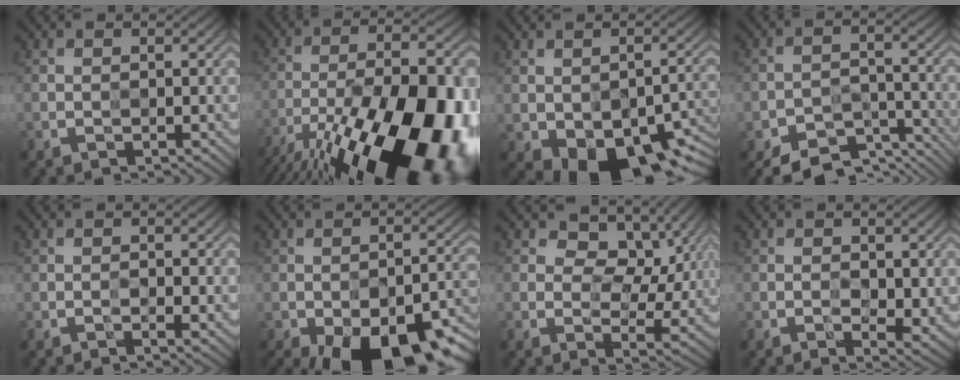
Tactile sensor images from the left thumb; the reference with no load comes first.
{"total": 21.8, "force": [-13.5, 7.8, 15.2], "torque": [-0.216, -0.040, -0.197]}
{"total": 11.6, "force": [-5.9, 6.3, 7.8], "torque": [-0.116, -0.036, -0.078]}
{"total": 9.0, "force": [-7.8, 3.0, 3.4], "torque": [-0.062, -0.009, -0.119]}
{"total": 1.0, "force": [-0.4, 0.0, 0.9], "torque": [-0.018, -0.003, -0.008]}
{"total": 18.7, "force": [-12.9, 8.2, 10.8], "torque": [-0.144, -0.040, -0.165]}
{"total": 7.2, "force": [3.6, 4.1, 4.7], "torque": [-0.077, 0.000, 0.052]}
{"total": 2.9, "force": [-0.1, 1.4, 2.5], "torque": [-0.042, -0.006, -0.001]}